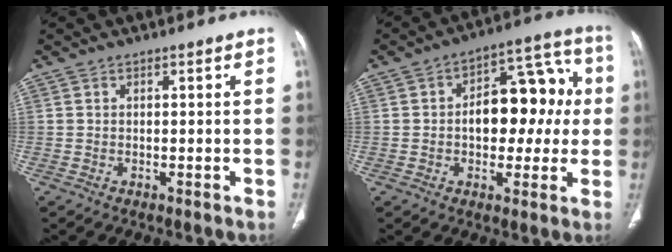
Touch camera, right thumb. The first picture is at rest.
{"total": 15.7, "force": [0.7, 9.5, 12.5], "torque": [-0.118, 0.048, 0.006]}